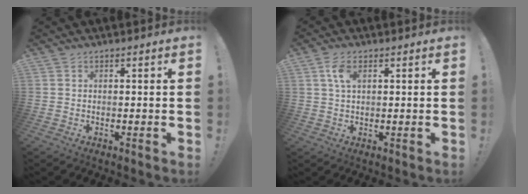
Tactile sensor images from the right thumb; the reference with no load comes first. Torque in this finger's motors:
{"motor_torque": [0.13, -0.02, 0.38, -0.44, 0.21]}